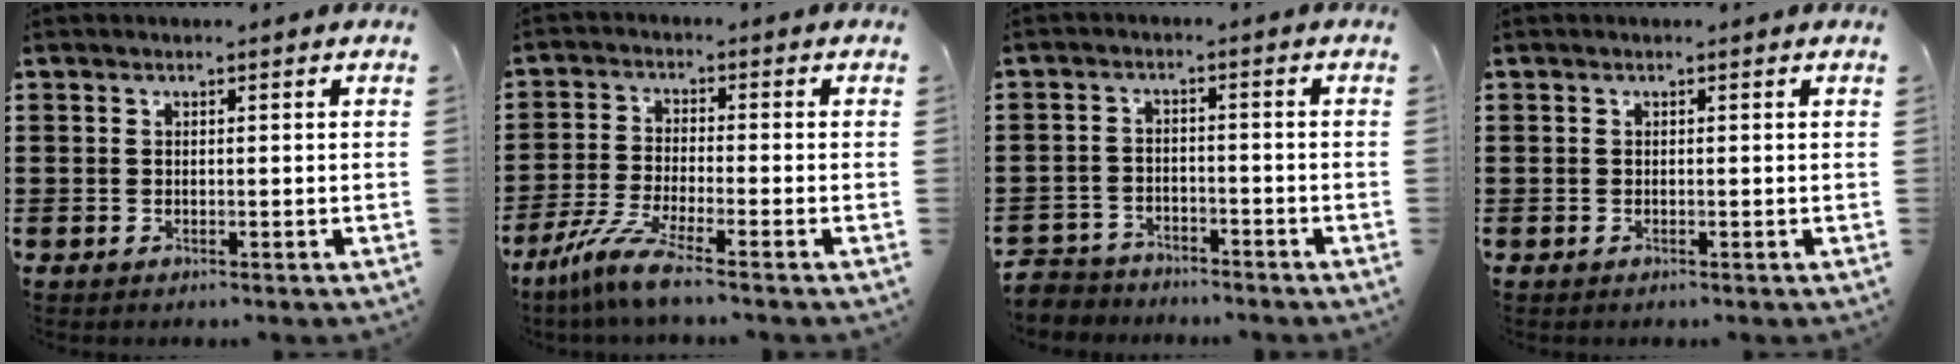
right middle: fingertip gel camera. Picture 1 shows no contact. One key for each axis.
{"total": 6.4, "fx": -4.8, "fy": 0.0, "fz": 4.2, "tx": -0.101, "ty": -0.023, "tz": -0.098}
{"total": 3.6, "fx": -3.5, "fy": 0.8, "fz": -0.4, "tx": -0.009, "ty": -0.005, "tz": -0.080}
{"total": 0.0}